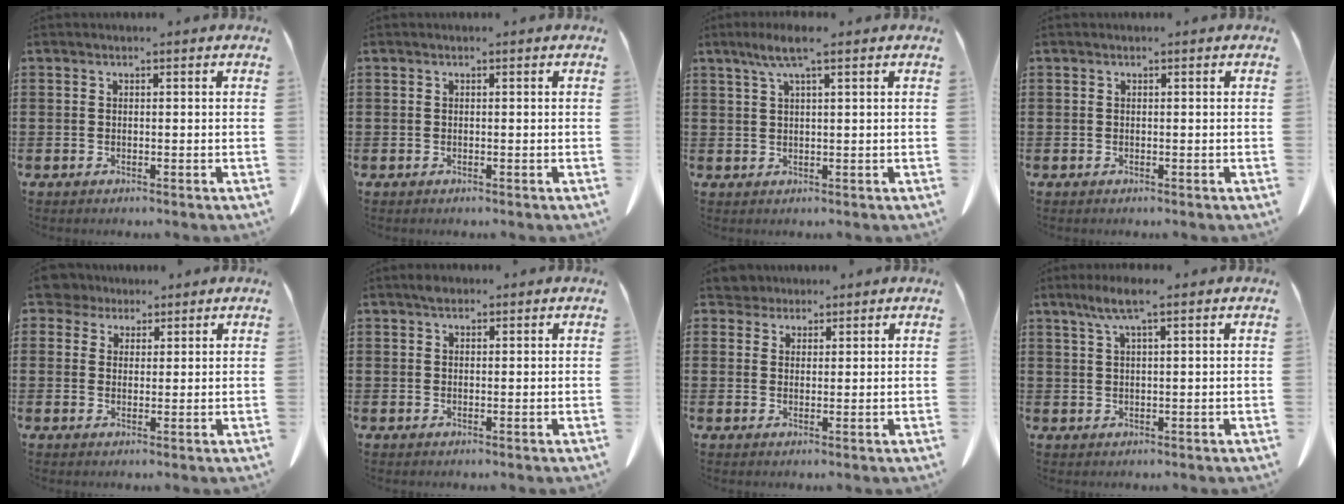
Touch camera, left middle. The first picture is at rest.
{"total": 0.0}
{"total": 4.4, "force": [2.4, 0.3, 3.7], "torque": [-0.077, 0.000, 0.042]}
{"total": 0.0}
{"total": 4.0, "force": [3.1, 2.3, 1.1], "torque": [-0.039, 0.006, 0.060]}
{"total": 1.3, "force": [1.0, 0.6, 0.6], "torque": [-0.014, 0.001, 0.020]}
{"total": 3.0, "force": [2.8, 1.1, 0.2], "torque": [-0.016, 0.001, 0.055]}
{"total": 4.3, "force": [2.4, 0.3, 3.5], "torque": [-0.075, 0.002, 0.043]}